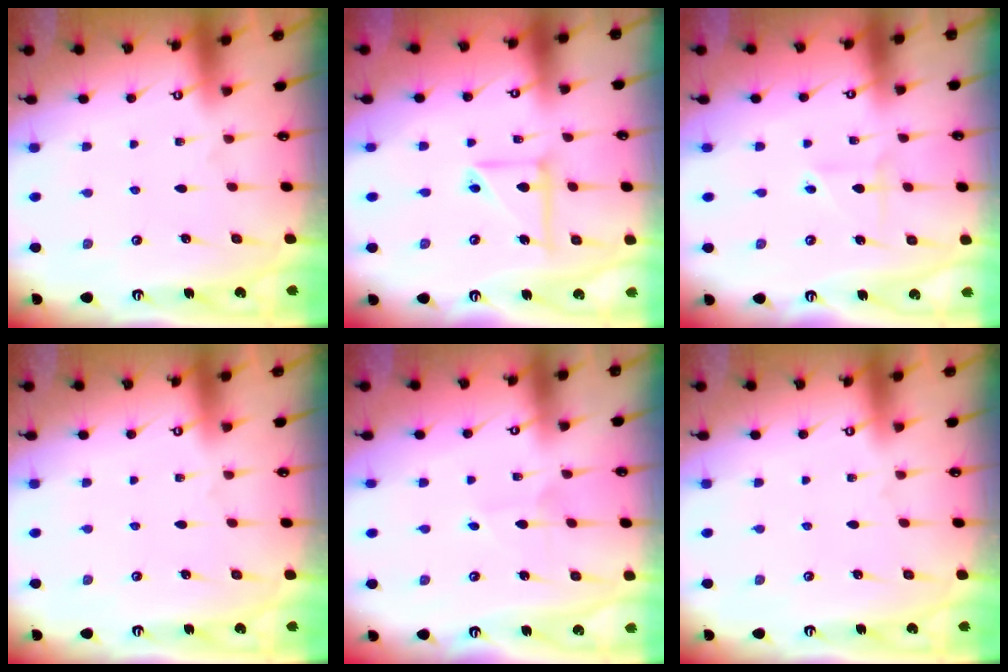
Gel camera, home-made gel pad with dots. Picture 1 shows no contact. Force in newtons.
{"total": 9.1, "press": 9.0, "slide": 1.2}
{"total": 3.0, "press": 2.9, "slide": 0.6}
{"total": 0.0}
{"total": 3.0, "press": 2.9, "slide": 0.3}
{"total": 0.0}